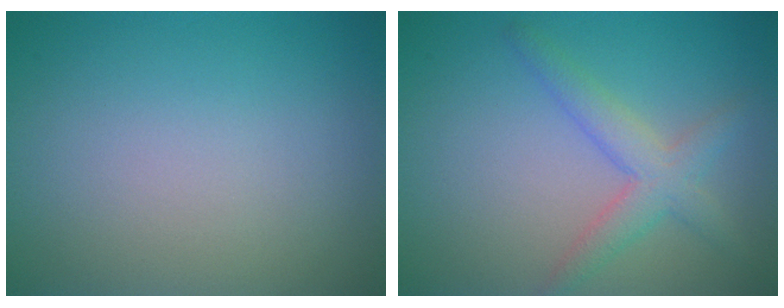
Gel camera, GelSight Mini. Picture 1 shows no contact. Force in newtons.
{"total": 3.2, "press": 3.2, "slide": 0.1}